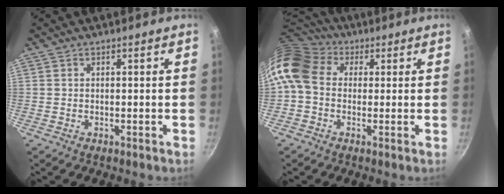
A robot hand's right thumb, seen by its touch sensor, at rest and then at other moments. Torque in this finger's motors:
{"motor_torque": [1.39, 1.44, 0.30, -0.21, 0.48]}